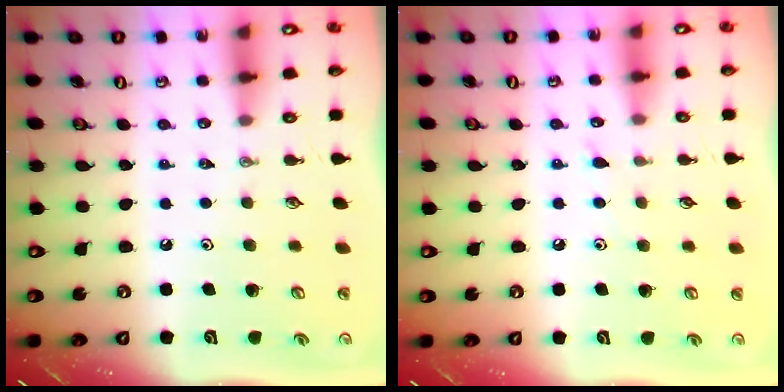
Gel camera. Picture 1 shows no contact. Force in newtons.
{"total": 4.7, "press": 4.6, "slide": 0.6}